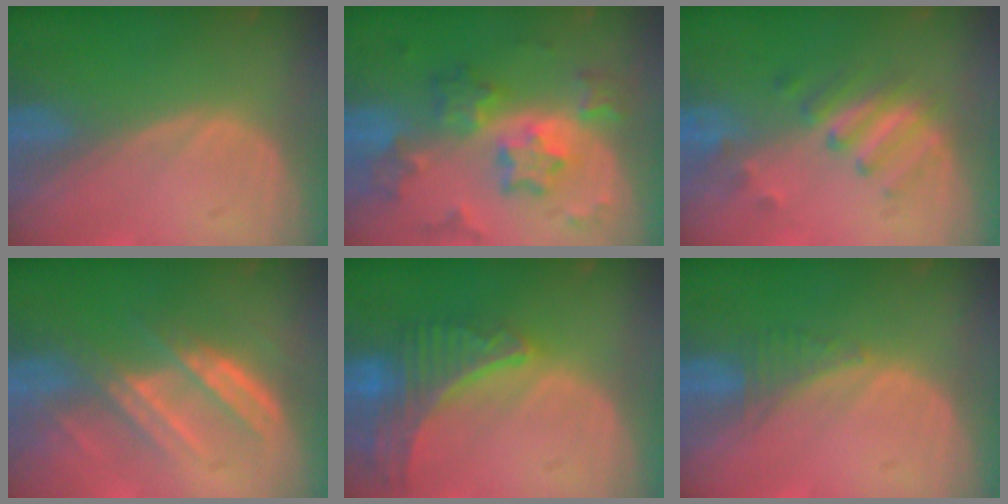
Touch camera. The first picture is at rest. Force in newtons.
{"total": 9.2, "press": 9.2, "slide": 0.8}
{"total": 5.1, "press": 5.0, "slide": 1.0}
{"total": 6.6, "press": 6.5, "slide": 0.9}
{"total": 9.1, "press": 8.0, "slide": 4.3}
{"total": 2.3, "press": 2.2, "slide": 0.7}